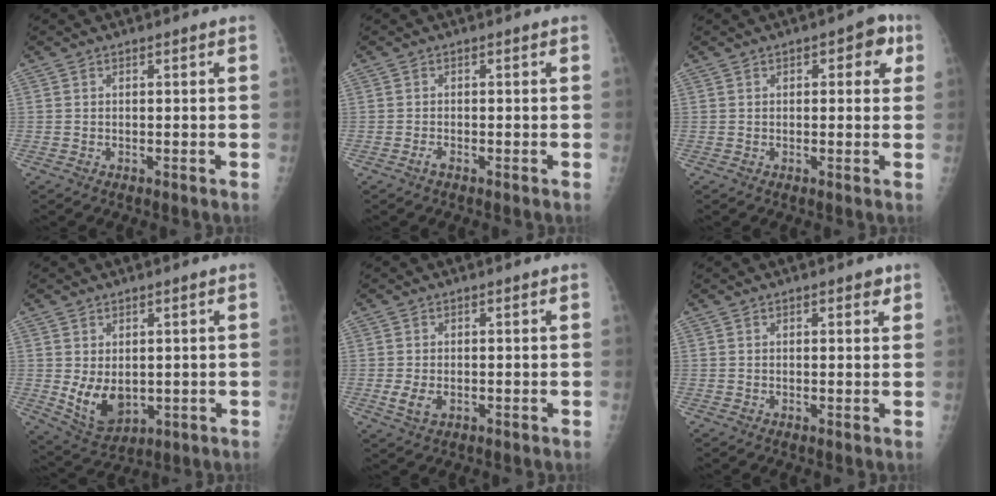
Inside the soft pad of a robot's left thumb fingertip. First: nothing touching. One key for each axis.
{"total": 1.0, "fx": -0.8, "fy": 0.2, "fz": 0.6, "tx": -0.016, "ty": 0.002, "tz": -0.015}
{"total": 5.4, "fx": 2.0, "fy": 2.8, "fz": 4.2, "tx": -0.021, "ty": 0.002, "tz": 0.016}
{"total": 7.8, "fx": -0.2, "fy": 5.3, "fz": 5.7, "tx": -0.083, "ty": -0.018, "tz": 0.019}
{"total": 3.1, "fx": -0.7, "fy": 1.9, "fz": 2.4, "tx": -0.052, "ty": -0.006, "tz": -0.010}
{"total": 2.0, "fx": 1.1, "fy": 0.9, "fz": 1.3, "tx": -0.007, "ty": -0.003, "tz": 0.014}